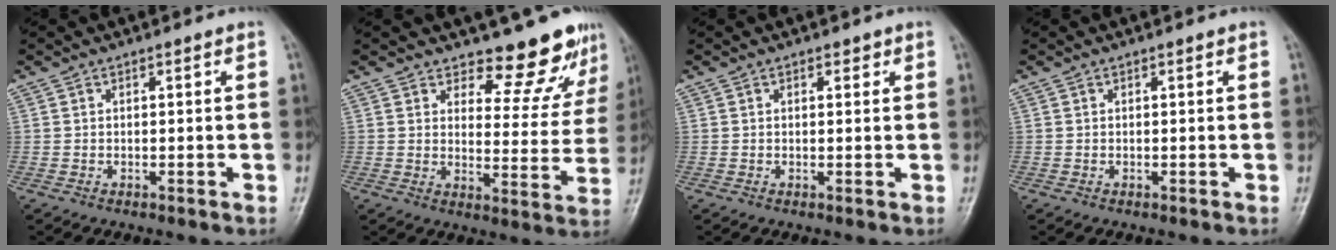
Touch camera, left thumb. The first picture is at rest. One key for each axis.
{"total": 10.7, "fx": 9.6, "fy": 3.7, "fz": 3.0, "tx": 0.000, "ty": -0.091, "tz": 0.119}
{"total": 1.3, "fx": 0.7, "fy": 0.7, "fz": 0.8, "tx": -0.004, "ty": -0.001, "tz": 0.007}
{"total": 0.0}